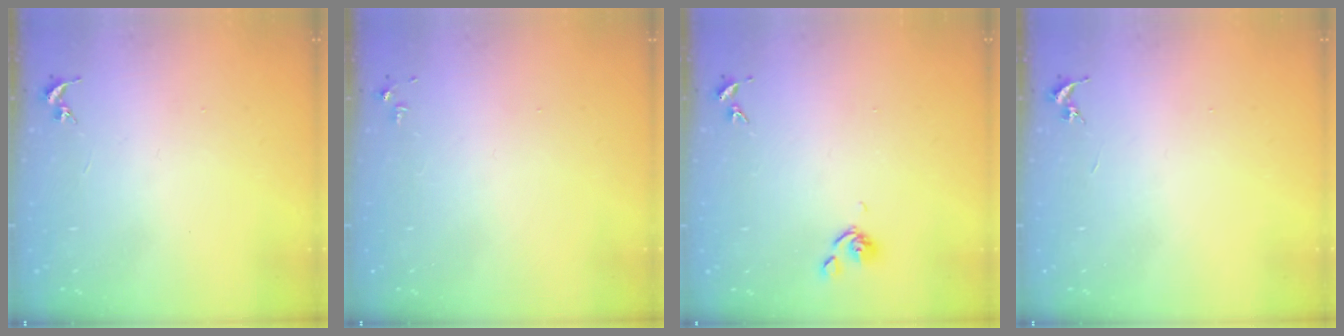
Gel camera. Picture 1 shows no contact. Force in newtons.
{"total": 2.8, "press": 2.8, "slide": 0.4}
{"total": 6.0, "press": 5.9, "slide": 0.8}
{"total": 0.0}